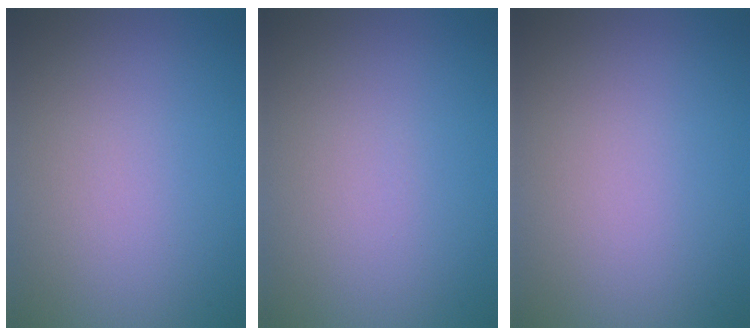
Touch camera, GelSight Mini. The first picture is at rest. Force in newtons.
{"total": 0.0}
{"total": 0.0}